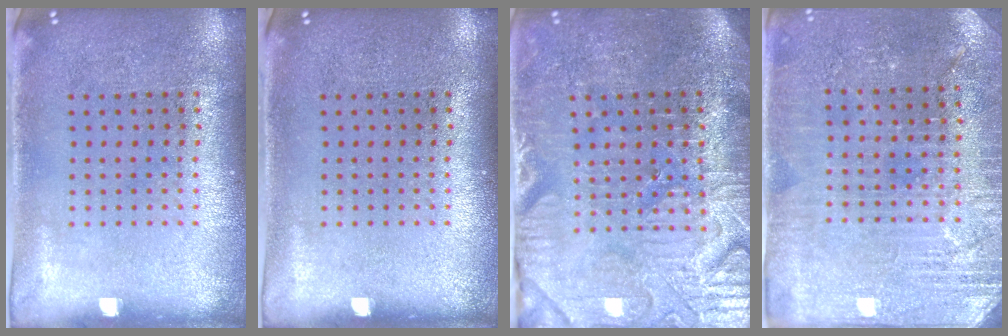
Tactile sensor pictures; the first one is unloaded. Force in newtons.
{"total": 0.0}
{"total": 4.0, "press": 3.9, "slide": 1.0}
{"total": 3.0, "press": 2.9, "slide": 0.5}